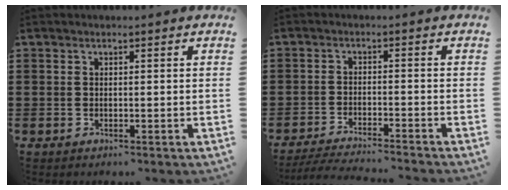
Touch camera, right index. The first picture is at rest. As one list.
[{"total": 3.7, "force": [-3.6, -0.3, 0.8], "torque": [-0.020, -0.008, -0.074]}]